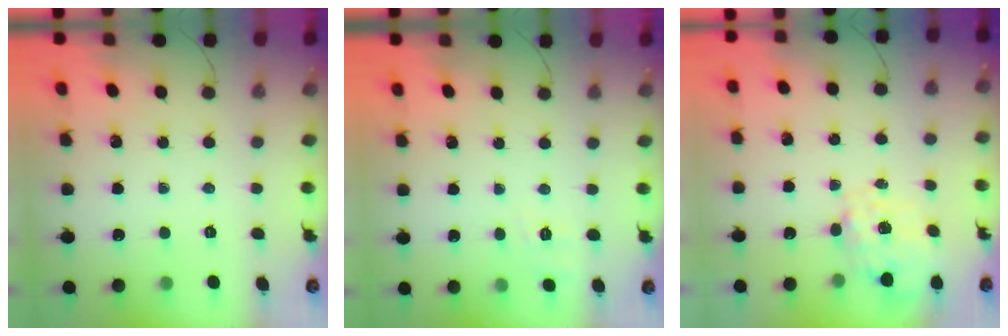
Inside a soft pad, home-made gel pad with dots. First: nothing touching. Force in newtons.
{"total": 5.2, "press": 4.8, "slide": 2.1}
{"total": 7.0, "press": 6.9, "slide": 0.3}